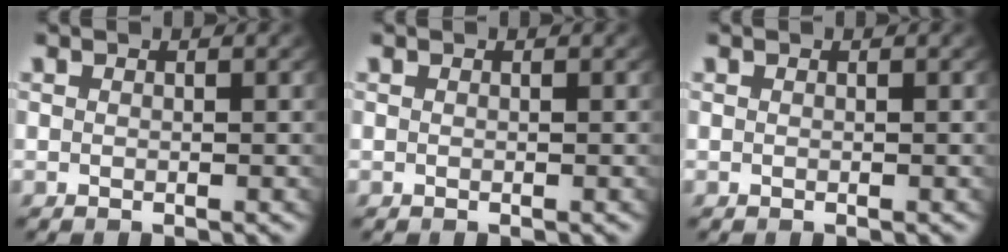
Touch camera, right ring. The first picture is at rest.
{"total": 0.0}
{"total": 0.0}